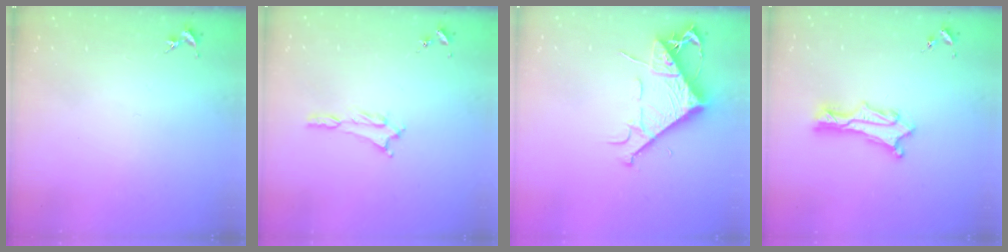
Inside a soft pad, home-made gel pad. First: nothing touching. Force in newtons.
{"total": 1.2, "press": 1.2, "slide": 0.2}
{"total": 8.6, "press": 8.5, "slide": 1.2}
{"total": 2.4, "press": 2.4, "slide": 0.3}